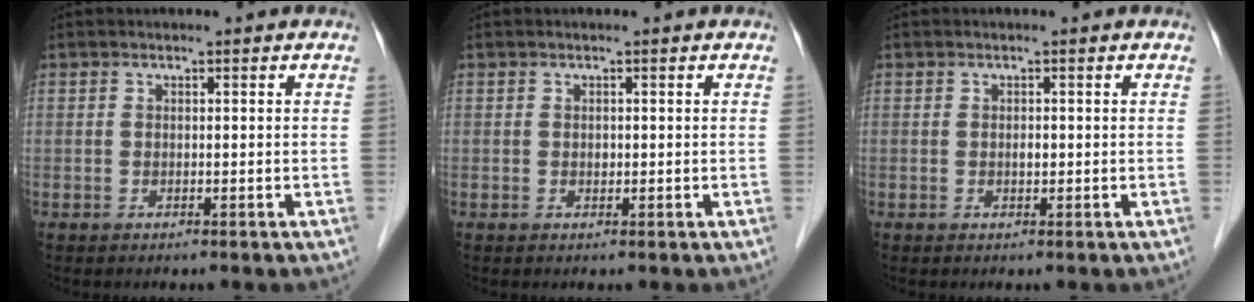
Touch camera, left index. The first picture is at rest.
{"total": 0.5, "force": [0.0, 0.4, 0.3], "torque": [-0.005, 0.002, -0.001]}
{"total": 0.6, "force": [0.0, 0.4, 0.5], "torque": [-0.010, 0.001, -0.001]}